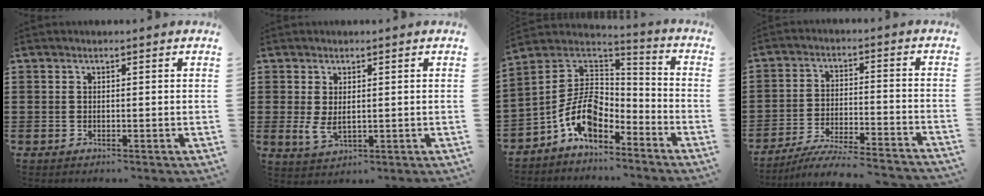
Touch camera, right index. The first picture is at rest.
{"total": 2.9, "force": [0.6, 1.4, 2.5], "torque": [-0.055, -0.002, 0.011]}
{"total": 10.0, "force": [-5.3, 5.6, 6.4], "torque": [-0.160, 0.000, -0.109]}
{"total": 6.2, "force": [-5.9, -0.1, 2.1], "torque": [-0.039, -0.005, -0.114]}